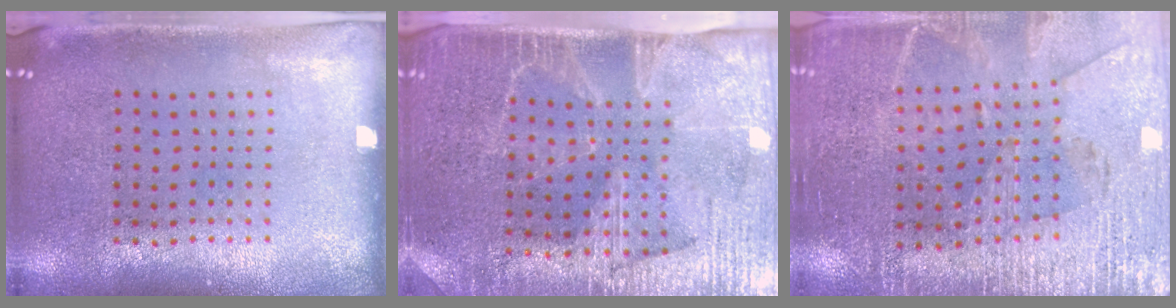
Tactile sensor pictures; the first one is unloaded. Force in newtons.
{"total": 4.0, "press": 3.5, "slide": 2.0}
{"total": 3.1, "press": 2.9, "slide": 1.1}